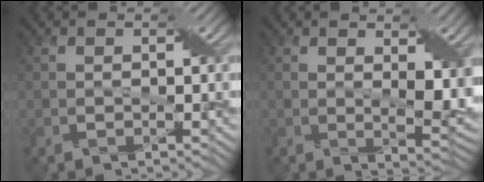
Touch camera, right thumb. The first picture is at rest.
{"total": 5.4, "force": [1.2, 2.3, 4.8], "torque": [-0.082, -0.012, 0.027]}